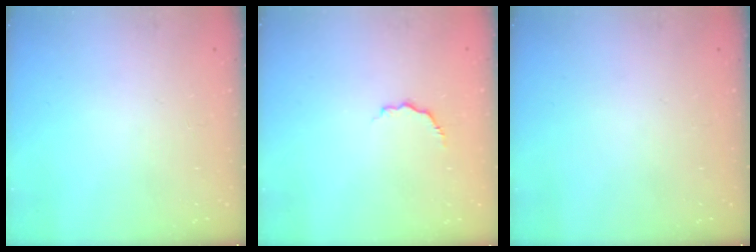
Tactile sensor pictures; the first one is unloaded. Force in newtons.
{"total": 3.6, "press": 3.5, "slide": 0.7}
{"total": 0.0}